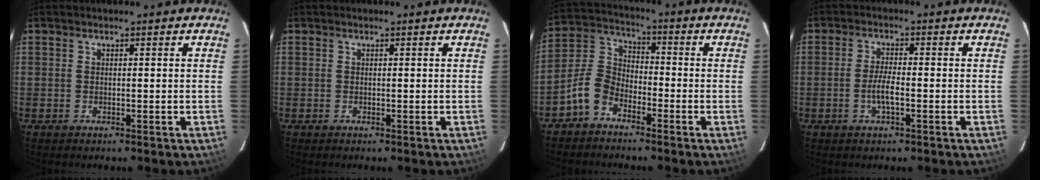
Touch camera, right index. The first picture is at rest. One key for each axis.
{"total": 0.0}
{"total": 7.4, "fx": -4.8, "fy": 4.4, "fz": 3.5, "tx": -0.078, "ty": 0.023, "tz": -0.105}
{"total": 3.6, "fx": -1.3, "fy": 0.6, "fz": 3.3, "tx": -0.067, "ty": -0.002, "tz": -0.025}